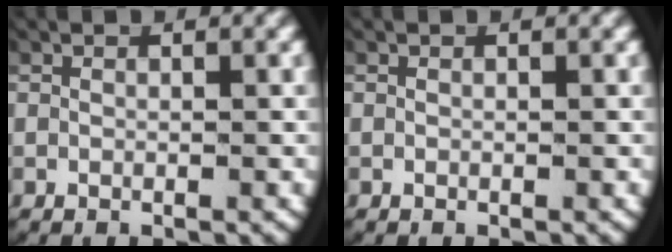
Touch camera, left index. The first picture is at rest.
{"total": 0.0}